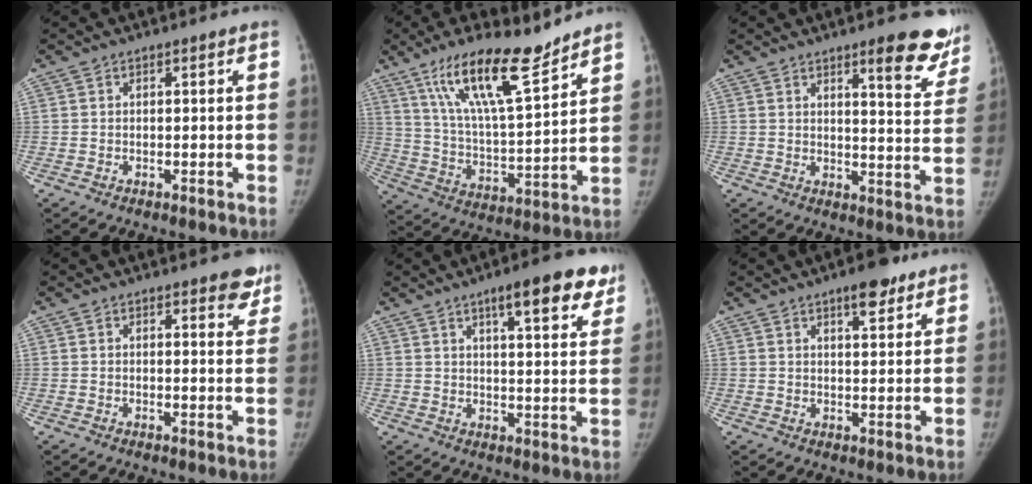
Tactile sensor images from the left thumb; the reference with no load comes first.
{"total": 17.6, "force": [12.4, 3.8, 11.9], "torque": [-0.186, -0.068, 0.226]}
{"total": 11.6, "force": [8.1, 2.9, 7.8], "torque": [-0.057, -0.051, 0.096]}
{"total": 4.6, "force": [3.4, 1.8, 2.5], "torque": [-0.001, -0.018, 0.036]}
{"total": 12.5, "force": [7.7, 3.4, 9.3], "torque": [-0.096, -0.029, 0.103]}
{"total": 6.6, "force": [4.4, 2.3, 4.4], "torque": [-0.047, -0.023, 0.060]}